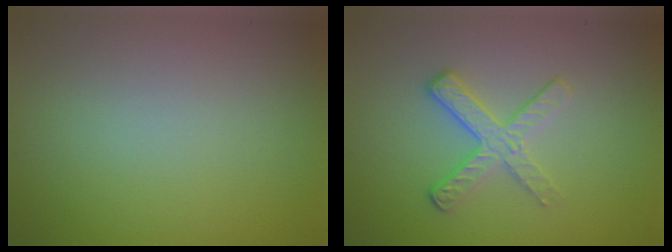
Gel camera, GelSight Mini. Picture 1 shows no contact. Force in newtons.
{"total": 3.3, "press": 2.6, "slide": 2.0}